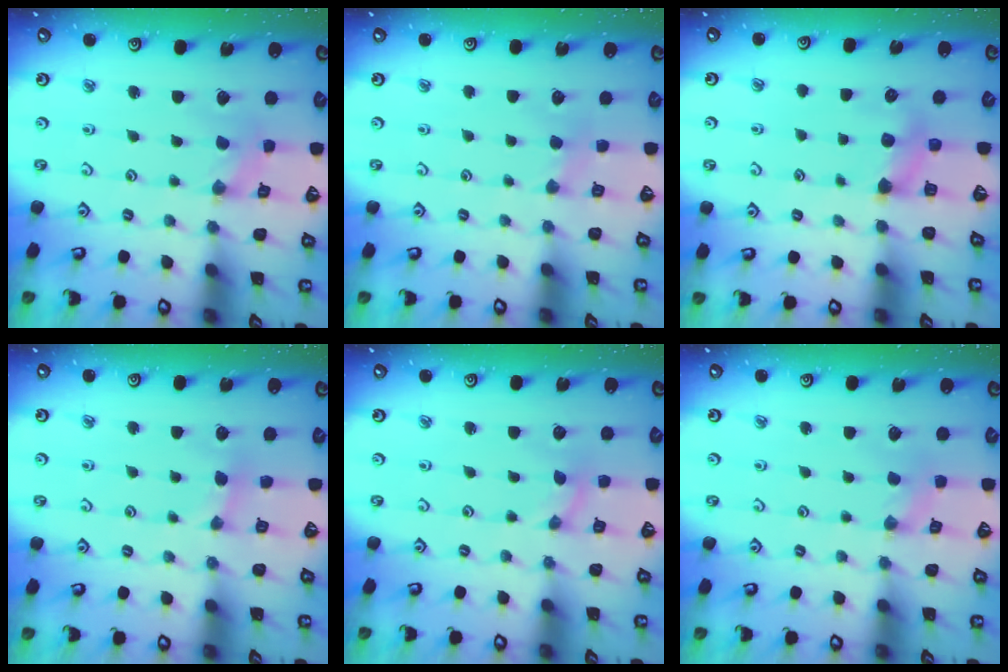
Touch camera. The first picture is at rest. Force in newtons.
{"total": 2.1, "press": 2.1, "slide": 0.3}
{"total": 5.2, "press": 5.1, "slide": 0.6}
{"total": 2.6, "press": 2.6, "slide": 0.3}
{"total": 0.0}
{"total": 0.6, "press": 0.6, "slide": 0.1}